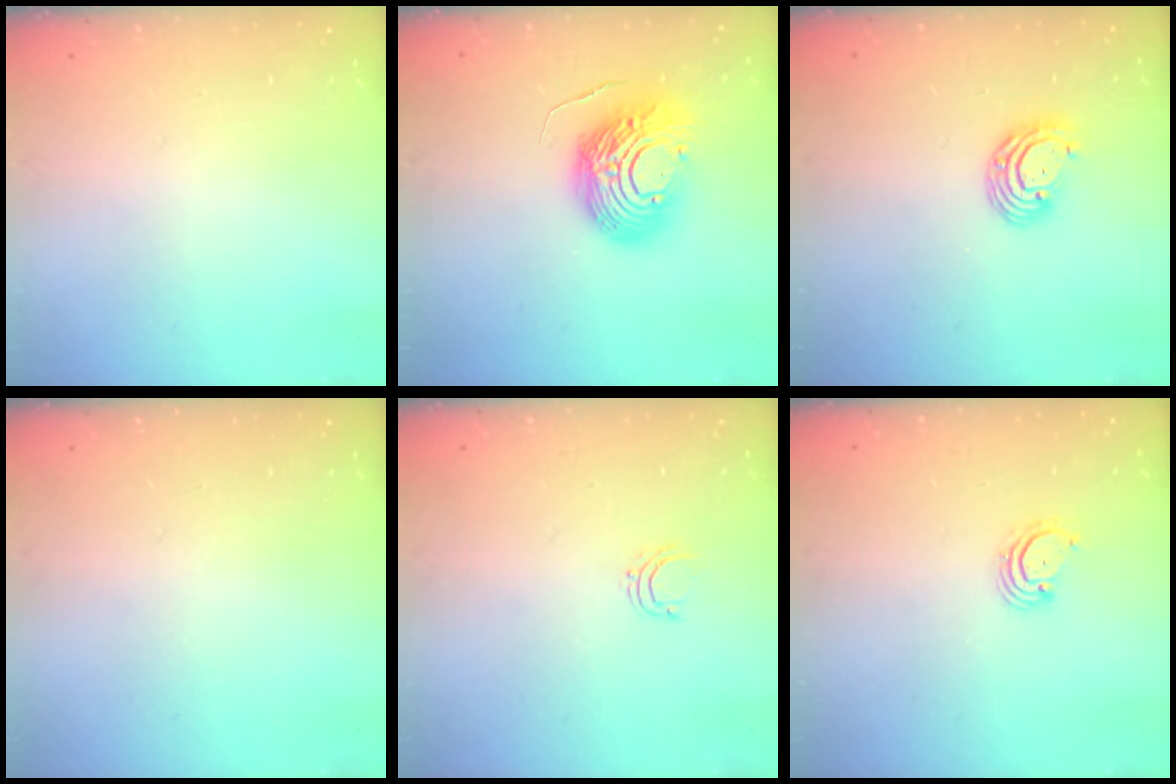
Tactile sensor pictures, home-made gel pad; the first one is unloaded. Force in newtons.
{"total": 17.7, "press": 17.6, "slide": 1.6}
{"total": 7.2, "press": 7.1, "slide": 1.6}
{"total": 0.0}
{"total": 4.4, "press": 4.4, "slide": 0.3}
{"total": 3.0, "press": 3.0, "slide": 0.3}